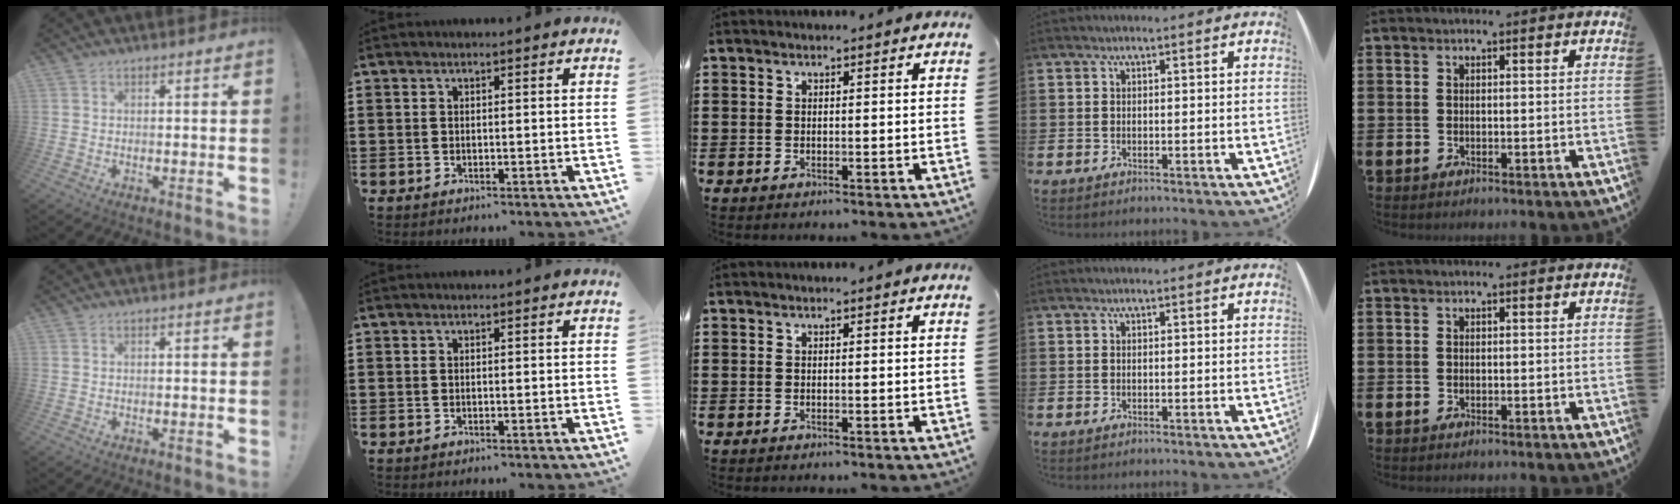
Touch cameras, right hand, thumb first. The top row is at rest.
{}